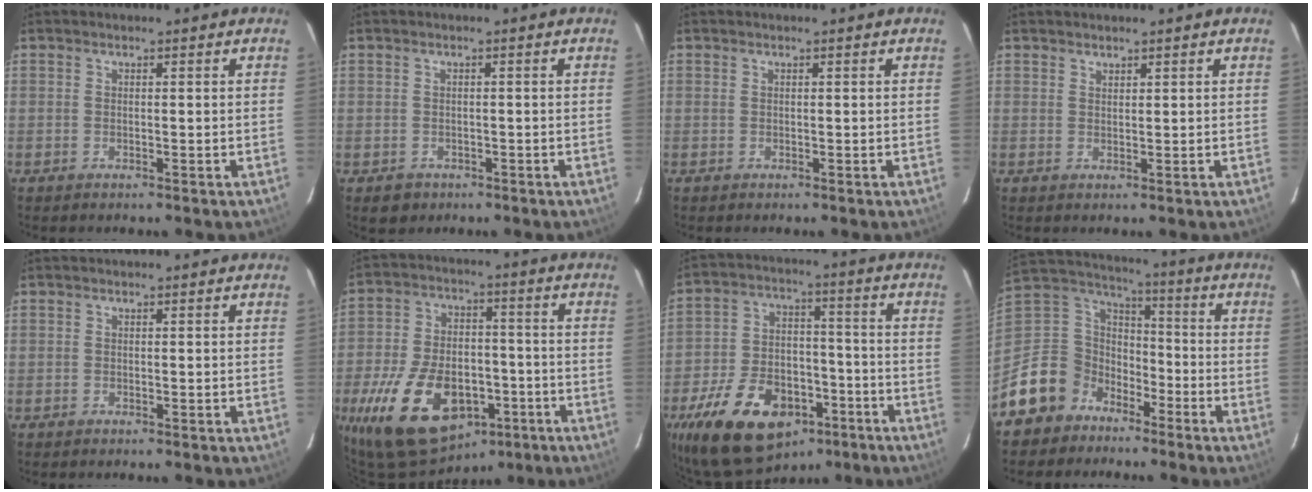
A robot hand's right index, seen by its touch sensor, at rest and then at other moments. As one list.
[{"total": 3.1, "force": [-1.1, 2.8, 0.6], "torque": [-0.012, 0.001, -0.011]}, {"total": 0.0}, {"total": 0.9, "force": [0.8, 0.4, 0.1], "torque": [-0.002, 0.001, 0.016]}, {"total": 0.0}, {"total": 21.1, "force": [-10.0, 12.5, 13.7], "torque": [-0.287, -0.003, -0.150]}, {"total": 21.1, "force": [-12.1, 12.8, 11.6], "torque": [-0.248, 0.011, -0.182]}, {"total": 12.7, "force": [-8.5, 9.3, 1.6], "torque": [-0.058, 0.050, -0.157]}]